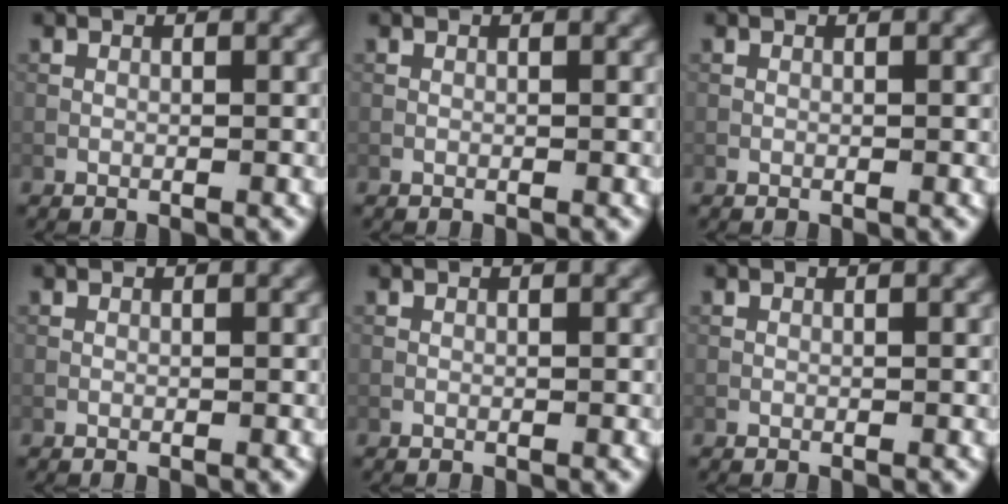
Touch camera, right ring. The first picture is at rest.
{"total": 0.0}
{"total": 0.0}
{"total": 0.0}
{"total": 0.0}
{"total": 0.0}